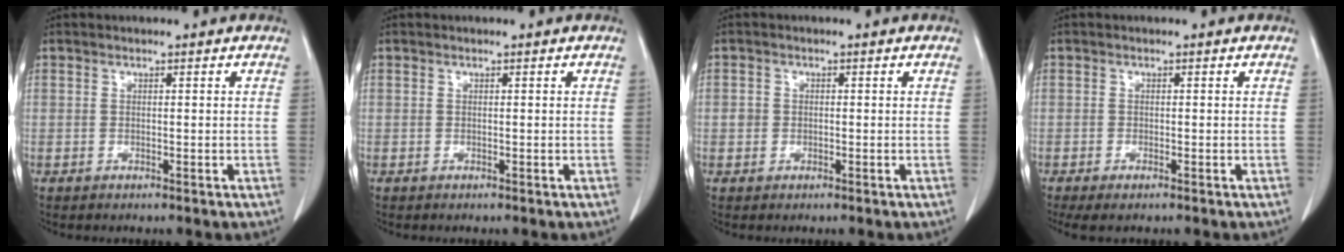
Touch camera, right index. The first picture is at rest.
{"total": 0.0}
{"total": 1.4, "force": [-0.1, 1.3, 0.4], "torque": [-0.007, 0.006, 0.000]}
{"total": 2.5, "force": [-1.7, 0.6, 1.6], "torque": [-0.025, -0.007, -0.026]}